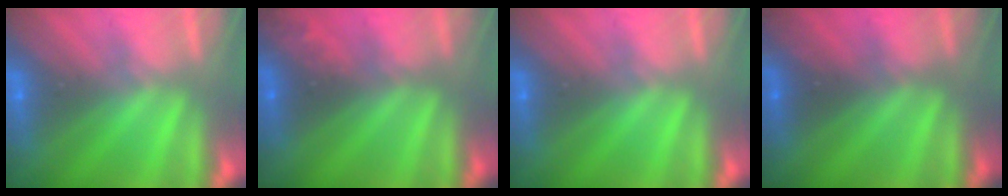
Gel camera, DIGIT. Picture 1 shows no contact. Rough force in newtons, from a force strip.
{"total": 2.4}
{"total": 0.0}
{"total": 2.4}